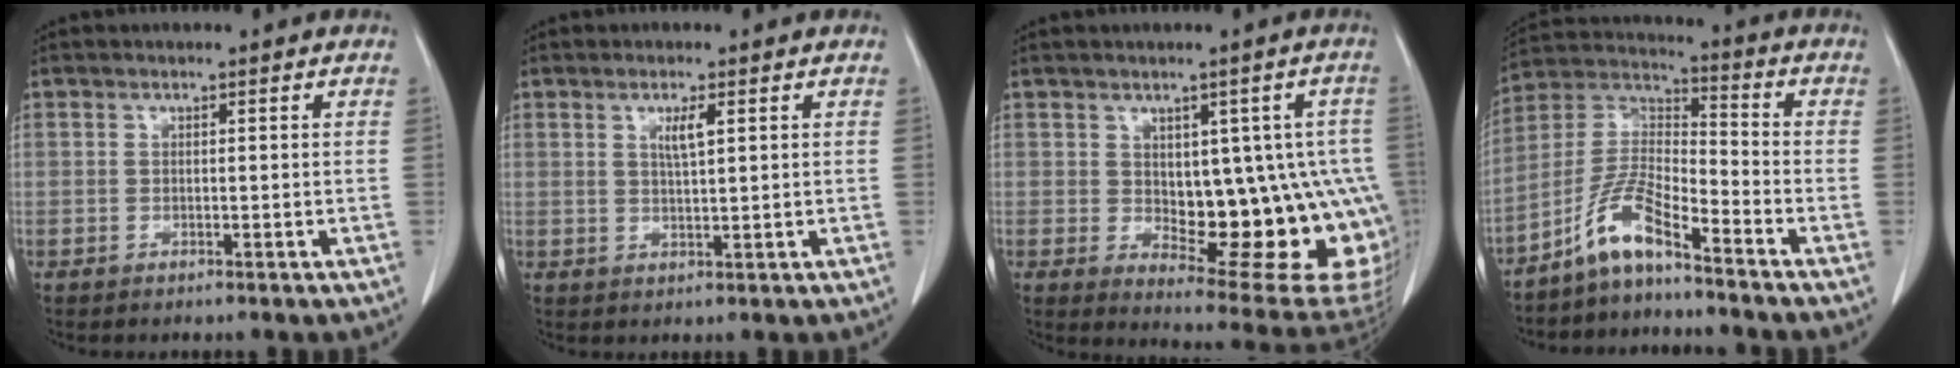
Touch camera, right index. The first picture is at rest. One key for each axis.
{"total": 2.8, "fx": 1.1, "fy": 0.2, "fz": 2.5, "tx": -0.048, "ty": -0.002, "tz": 0.021}
{"total": 17.6, "fx": -1.1, "fy": 7.8, "fz": 15.8, "tx": -0.133, "ty": 0.015, "tz": 0.016}
{"total": 8.7, "fx": -6.5, "fy": 1.2, "fz": 5.6, "tx": -0.131, "ty": 0.009, "tz": -0.131}